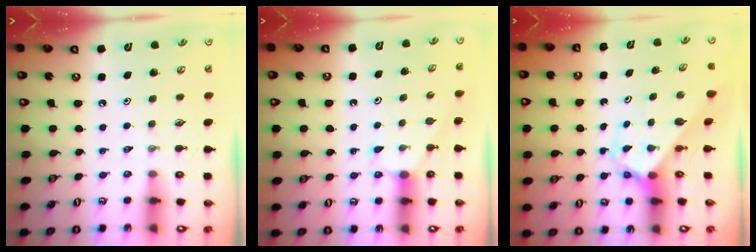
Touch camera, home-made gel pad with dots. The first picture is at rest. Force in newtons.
{"total": 2.9, "press": 2.9, "slide": 0.3}
{"total": 2.7, "press": 2.7, "slide": 0.2}